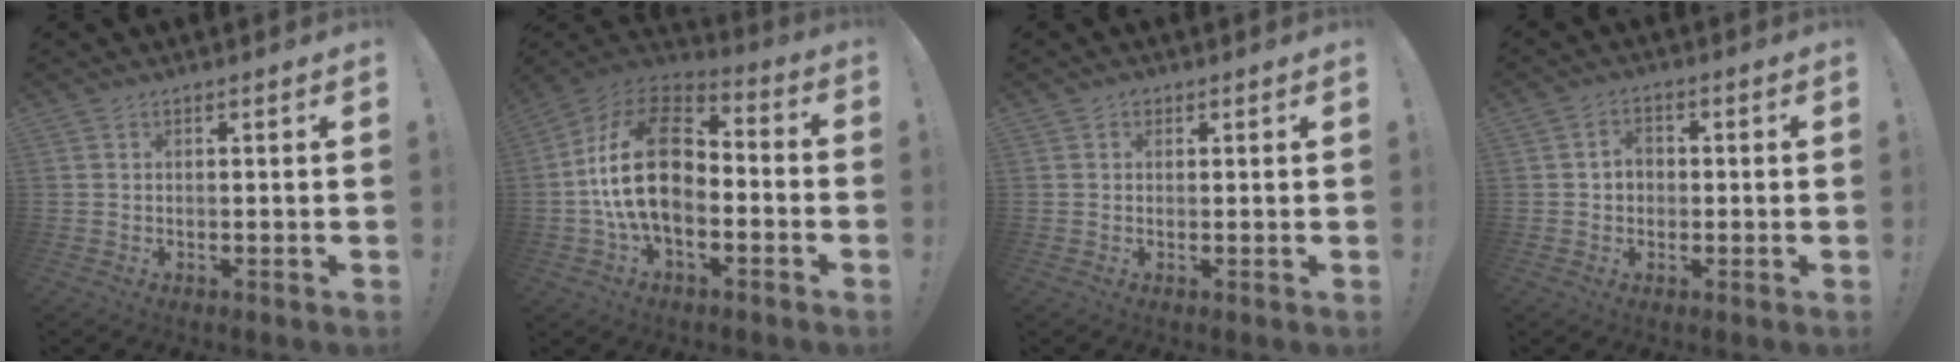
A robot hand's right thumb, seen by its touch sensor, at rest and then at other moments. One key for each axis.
{"total": 22.1, "fx": -1.0, "fy": 13.6, "fz": 17.4, "tx": -0.325, "ty": 0.023, "tz": -0.012}
{"total": 1.4, "fx": 0.6, "fy": 1.2, "fz": 0.4, "tx": -0.004, "ty": 0.002, "tz": 0.009}
{"total": 3.6, "fx": 0.1, "fy": 2.9, "fz": 2.2, "tx": -0.029, "ty": 0.002, "tz": -0.002}